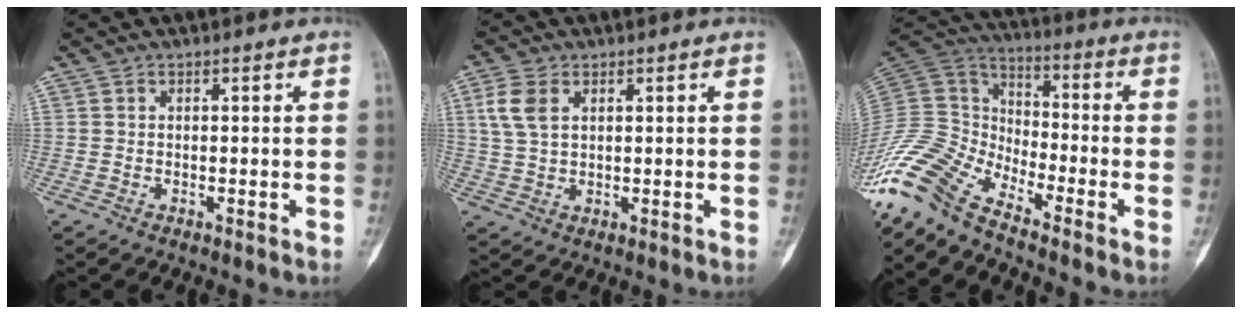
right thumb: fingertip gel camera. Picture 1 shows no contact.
{"total": 5.9, "force": [2.0, 3.6, 4.2], "torque": [-0.094, 0.002, 0.044]}
{"total": 15.3, "force": [-12.5, 4.9, 7.4], "torque": [-0.156, 0.071, -0.257]}